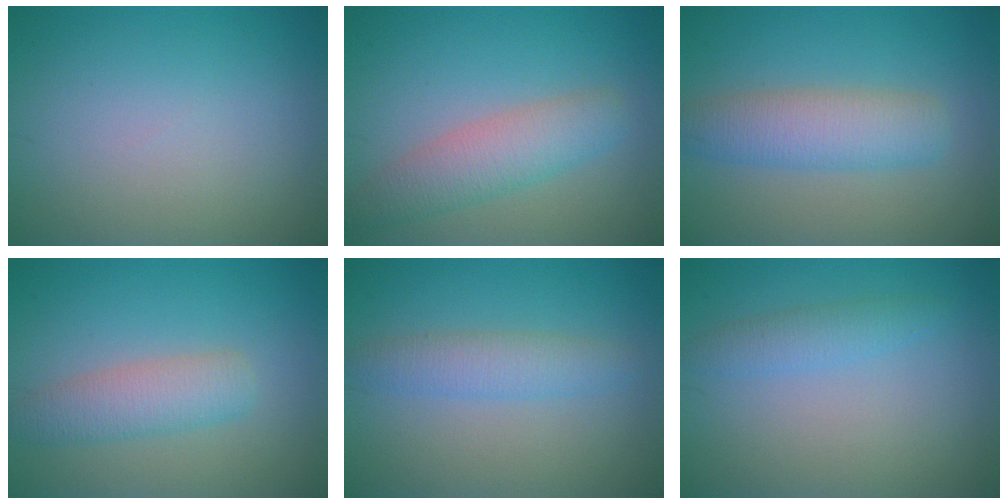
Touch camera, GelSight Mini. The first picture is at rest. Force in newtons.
{"total": 4.1, "press": 4.1, "slide": 0.3}
{"total": 4.7, "press": 4.7, "slide": 0.2}
{"total": 3.5, "press": 3.5, "slide": 0.1}
{"total": 2.7, "press": 2.7, "slide": 0.1}
{"total": 2.0, "press": 1.9, "slide": 0.2}